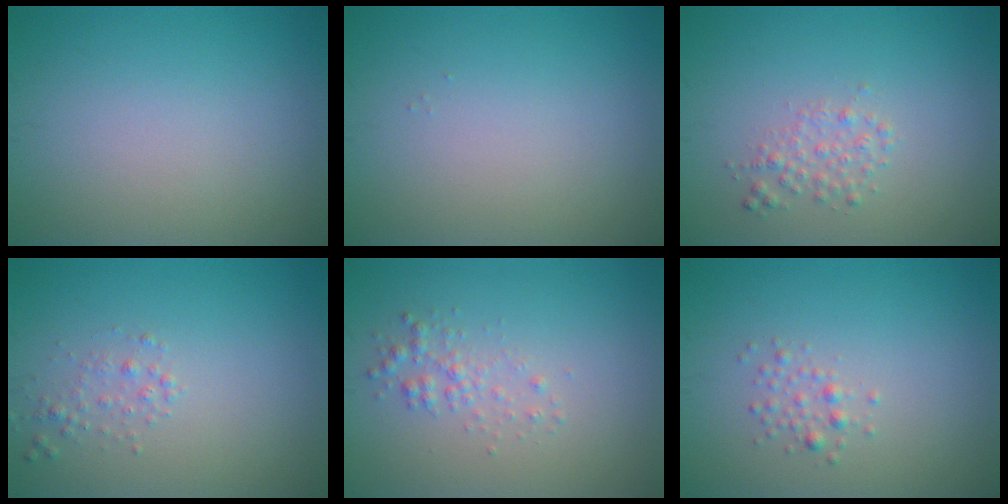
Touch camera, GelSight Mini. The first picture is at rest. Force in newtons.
{"total": 0.0}
{"total": 1.6, "press": 1.6, "slide": 0.1}
{"total": 1.2, "press": 1.2, "slide": 0.1}
{"total": 1.6, "press": 1.6, "slide": 0.0}
{"total": 1.2, "press": 1.2, "slide": 0.1}